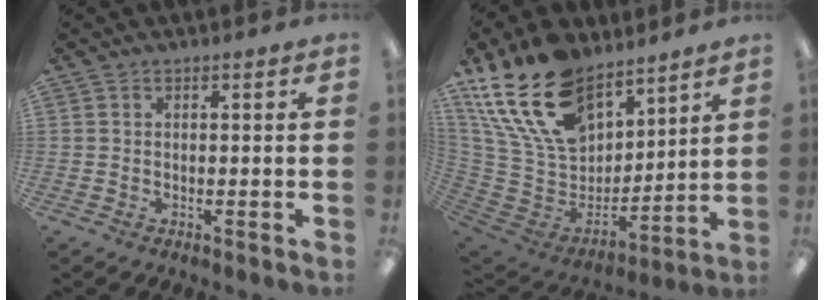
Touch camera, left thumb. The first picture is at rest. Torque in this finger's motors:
{"motor_torque": [1.35, 1.26, 1.37, -1.40, 0.61]}